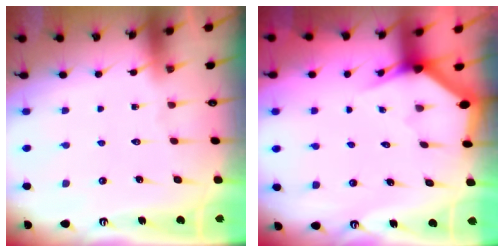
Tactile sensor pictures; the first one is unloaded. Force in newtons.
{"total": 2.6, "press": 2.6, "slide": 0.2}